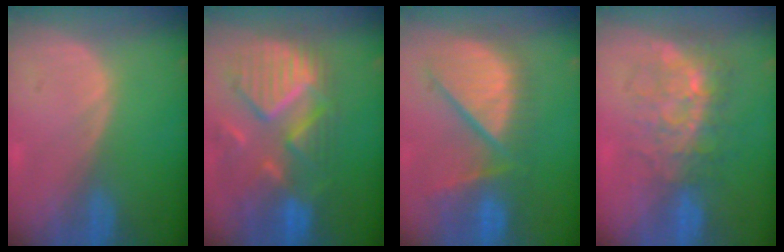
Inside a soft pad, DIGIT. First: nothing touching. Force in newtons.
{"total": 12.1, "press": 10.5, "slide": 6.1}
{"total": 11.4, "press": 10.2, "slide": 5.1}
{"total": 9.0, "press": 7.6, "slide": 4.7}